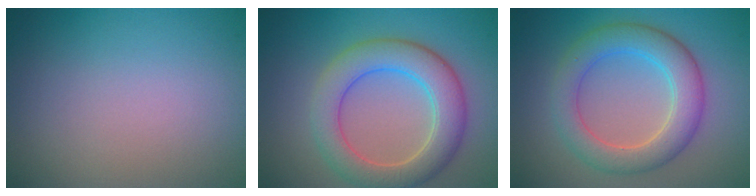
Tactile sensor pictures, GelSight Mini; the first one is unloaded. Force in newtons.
{"total": 6.3, "press": 6.3, "slide": 0.2}
{"total": 5.4, "press": 5.4, "slide": 0.2}